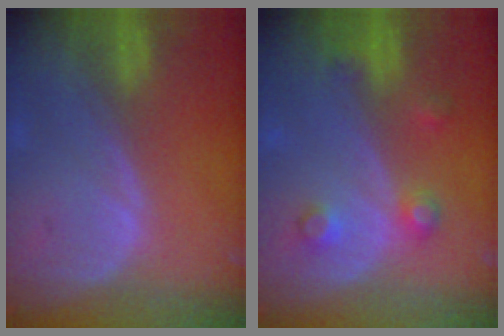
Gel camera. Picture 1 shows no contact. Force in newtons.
{"total": 3.8, "press": 3.8, "slide": 0.1}